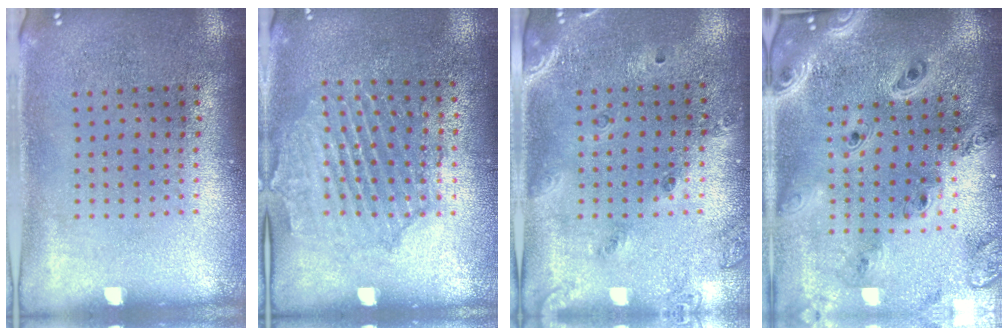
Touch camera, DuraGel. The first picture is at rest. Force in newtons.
{"total": 1.6, "press": 1.6, "slide": 0.2}
{"total": 1.5, "press": 1.3, "slide": 0.7}
{"total": 2.8, "press": 2.4, "slide": 1.4}